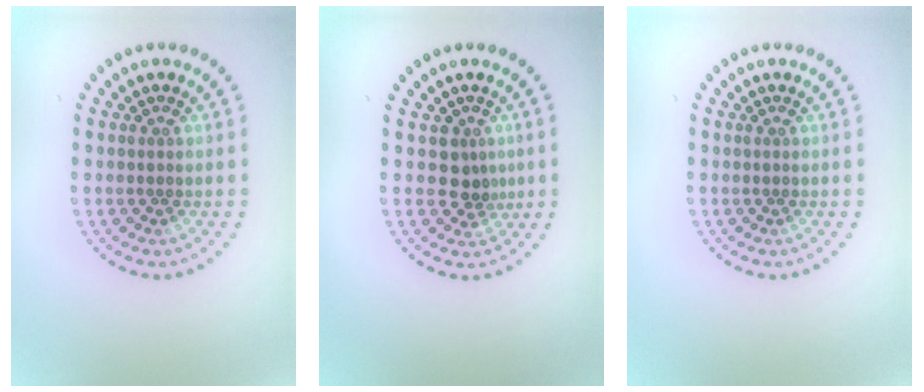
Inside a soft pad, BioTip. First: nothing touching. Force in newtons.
{"total": 2.2, "press": 1.7, "slide": 1.5}
{"total": 0.0}